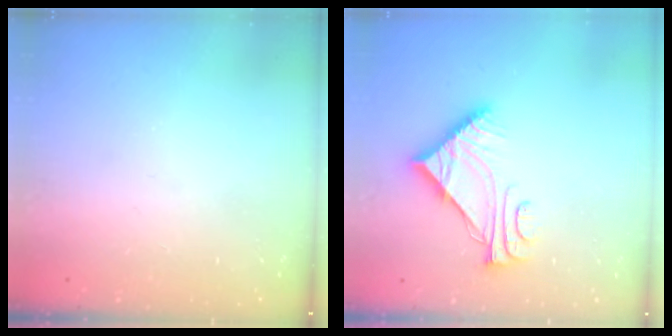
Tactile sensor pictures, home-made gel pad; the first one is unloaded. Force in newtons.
{"total": 9.1, "press": 9.0, "slide": 0.9}